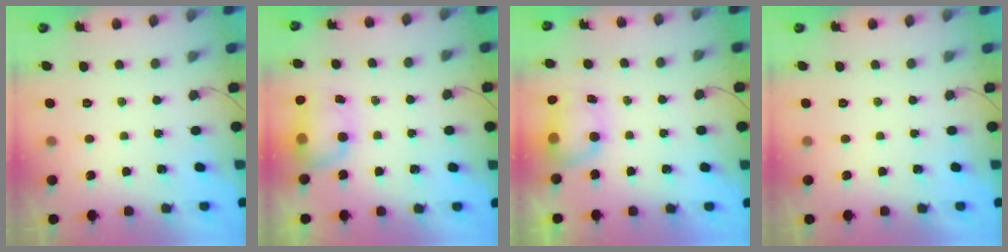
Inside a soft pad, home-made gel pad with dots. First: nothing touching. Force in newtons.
{"total": 7.2, "press": 7.1, "slide": 1.3}
{"total": 8.2, "press": 8.1, "slide": 1.4}
{"total": 0.0}